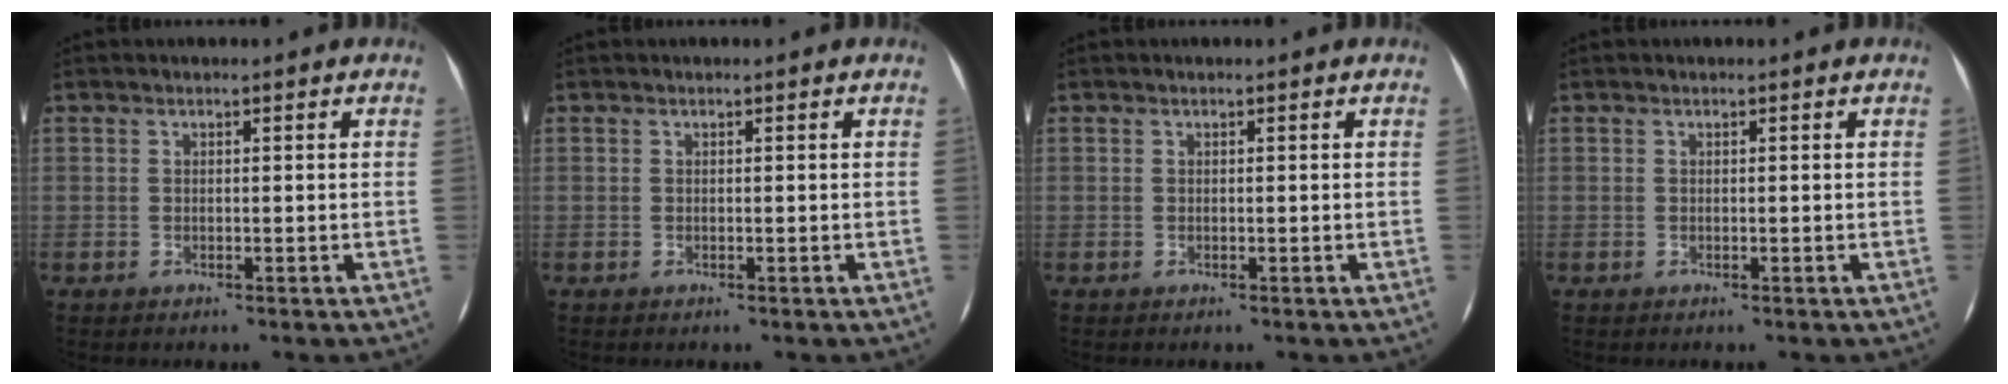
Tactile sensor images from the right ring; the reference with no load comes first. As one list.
[{"total": 0.0}, {"total": 0.0}, {"total": 0.0}]